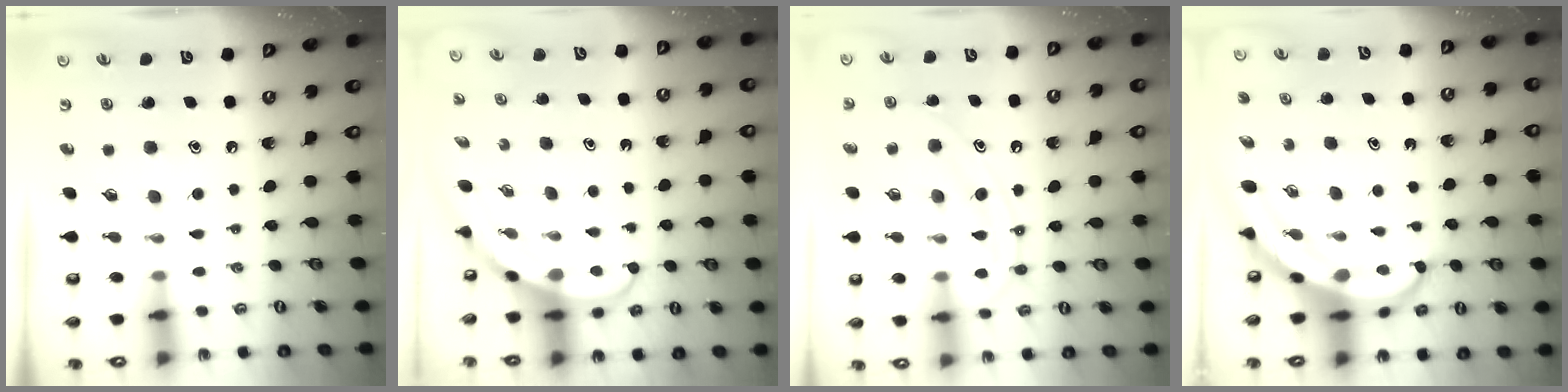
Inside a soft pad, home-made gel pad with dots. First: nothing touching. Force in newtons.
{"total": 4.0, "press": 3.9, "slide": 0.3}
{"total": 12.6, "press": 12.6, "slide": 1.1}
{"total": 7.4, "press": 7.2, "slide": 1.7}